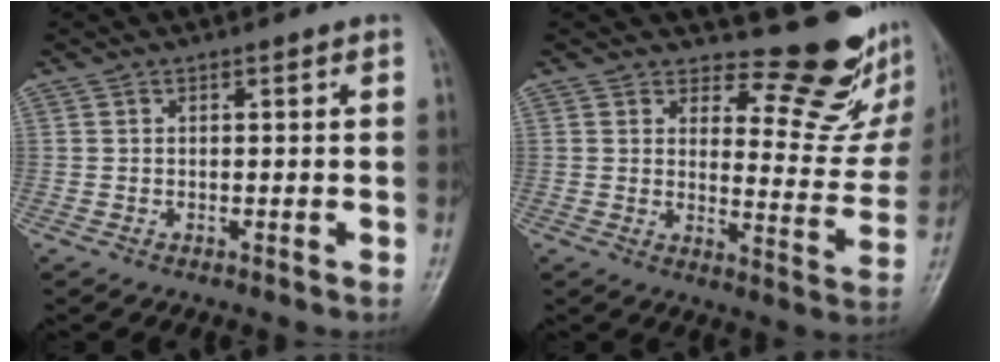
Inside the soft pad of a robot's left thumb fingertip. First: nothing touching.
{"total": 13.5, "force": [12.0, 4.5, 4.2], "torque": [-0.012, -0.132, 0.141]}